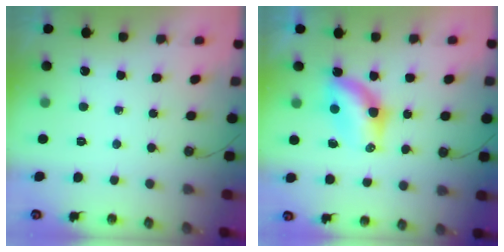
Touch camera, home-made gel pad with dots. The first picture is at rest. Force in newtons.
{"total": 6.7, "press": 6.6, "slide": 0.7}